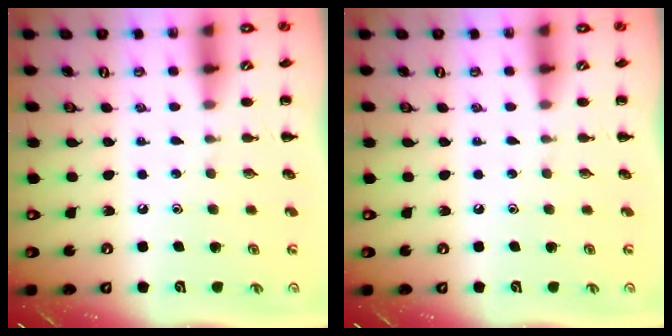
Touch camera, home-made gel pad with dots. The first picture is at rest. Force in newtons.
{"total": 0.0}